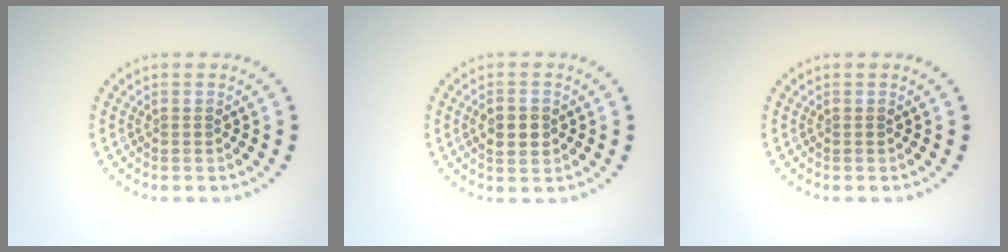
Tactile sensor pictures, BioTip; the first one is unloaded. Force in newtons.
{"total": 2.7, "press": 2.7, "slide": 0.1}
{"total": 0.0}